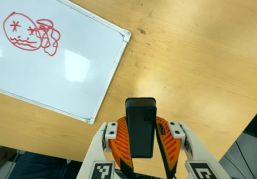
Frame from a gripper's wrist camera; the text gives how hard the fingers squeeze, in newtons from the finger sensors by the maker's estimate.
{"total": 9.9, "left": 8.1, "right": 11.7}